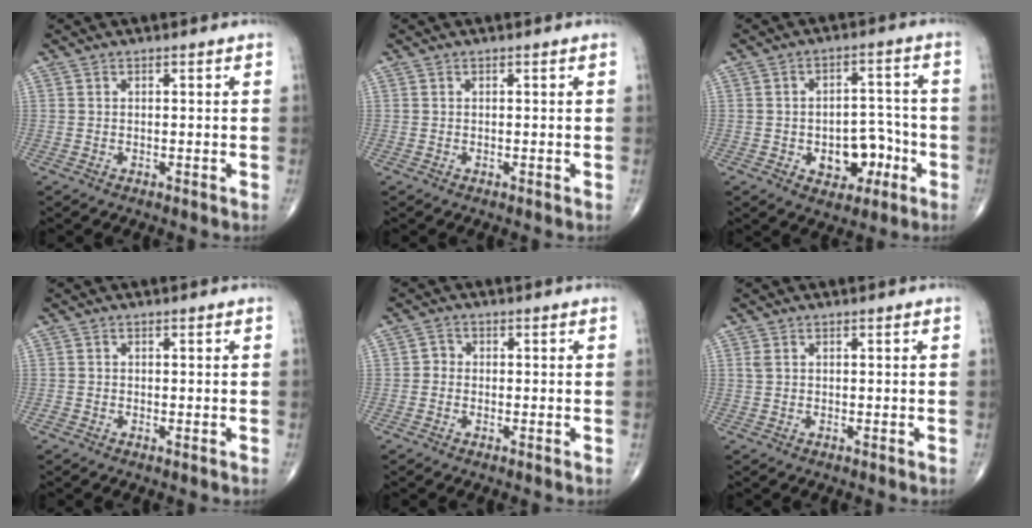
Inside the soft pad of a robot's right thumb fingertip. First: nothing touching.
{"total": 0.0}
{"total": 9.1, "force": [-2.9, 6.2, 6.0], "torque": [-0.045, 0.036, -0.034]}
{"total": 0.6, "force": [-0.3, 0.4, 0.4], "torque": [-0.011, -0.003, -0.007]}
{"total": 1.6, "force": [-0.4, 1.4, 0.6], "torque": [0.002, 0.006, -0.014]}
{"total": 0.9, "force": [0.4, 0.4, 0.6], "torque": [-0.016, 0.008, 0.011]}